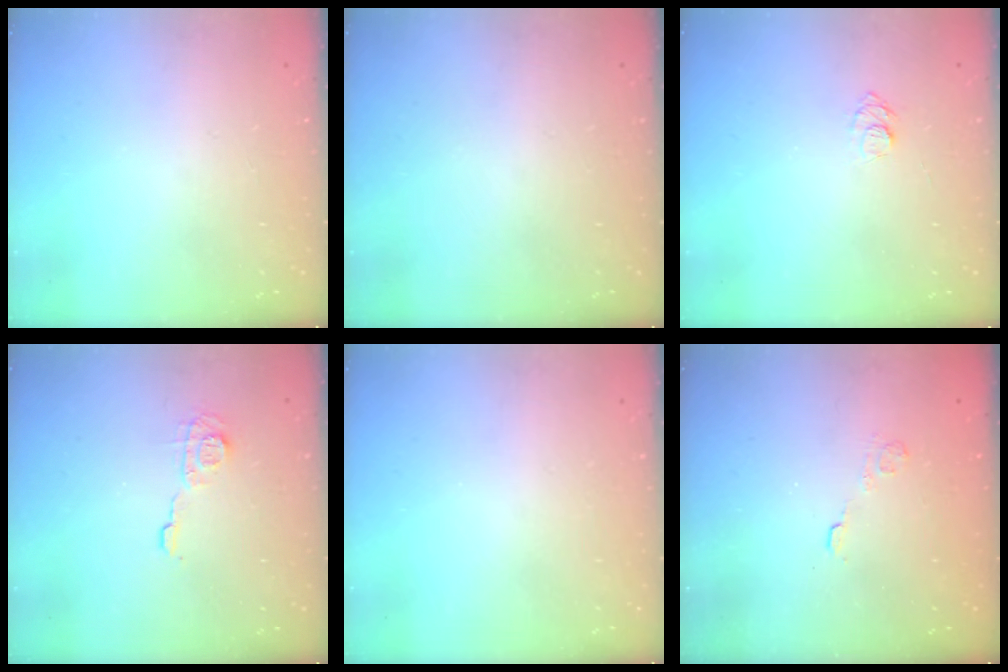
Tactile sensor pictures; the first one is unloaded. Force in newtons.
{"total": 0.0}
{"total": 5.0, "press": 5.0, "slide": 0.5}
{"total": 6.8, "press": 6.8, "slide": 0.2}
{"total": 0.0}
{"total": 2.7, "press": 2.3, "slide": 1.4}